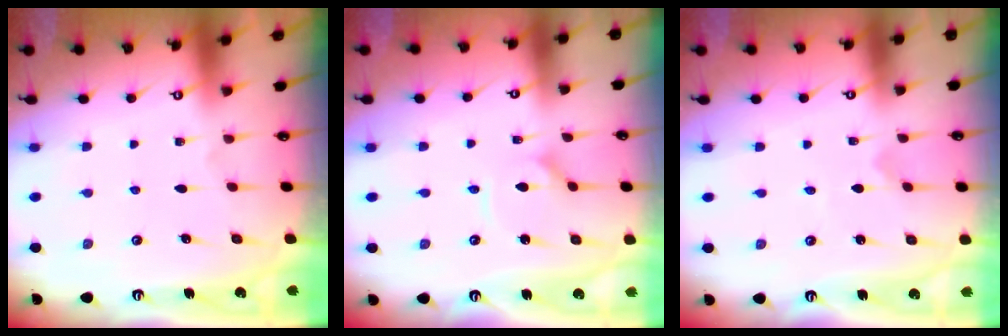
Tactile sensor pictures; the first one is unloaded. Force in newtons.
{"total": 2.5, "press": 2.5, "slide": 0.3}
{"total": 0.0}